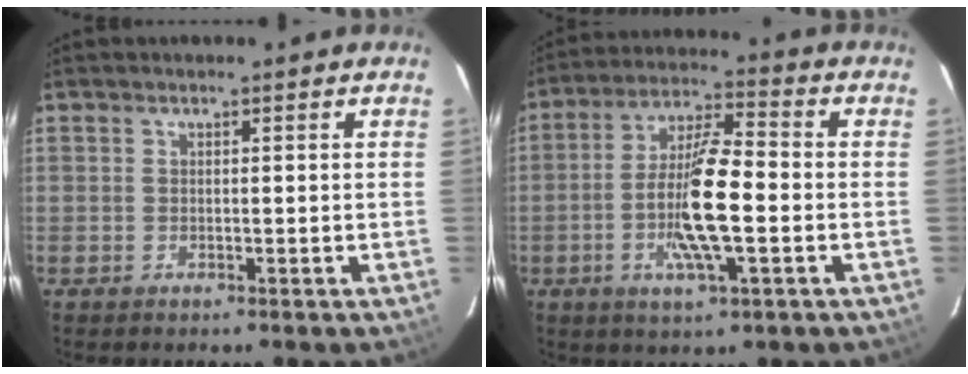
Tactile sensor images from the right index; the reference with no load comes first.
{"total": 12.6, "force": [-3.0, 2.5, 12.0], "torque": [-0.233, -0.002, -0.060]}